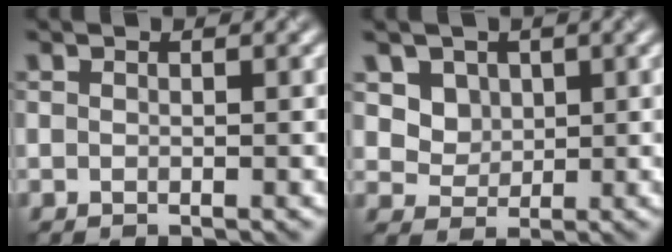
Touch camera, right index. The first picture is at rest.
{"total": 3.8, "force": [1.7, 3.0, 1.5], "torque": [-0.042, -0.012, 0.049]}